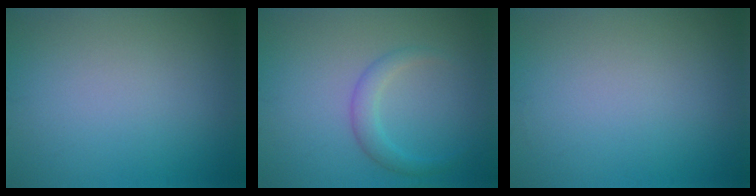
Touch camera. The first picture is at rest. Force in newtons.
{"total": 2.1, "press": 2.1, "slide": 0.1}
{"total": 0.0}